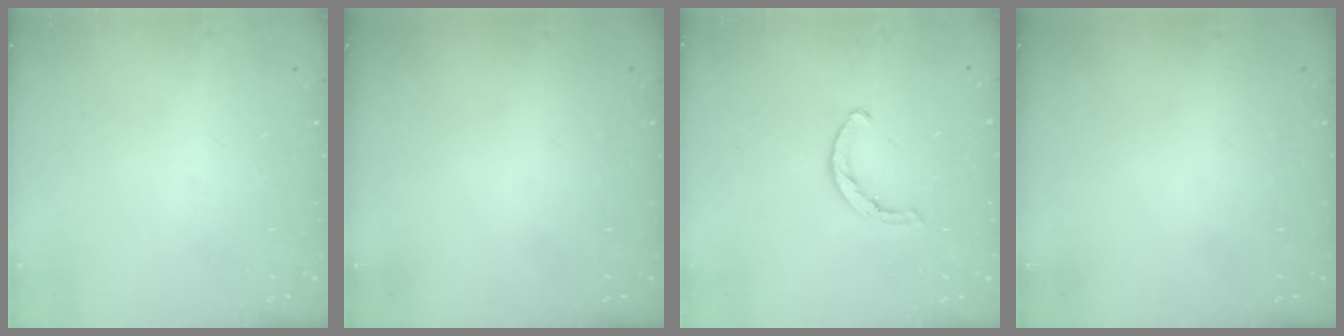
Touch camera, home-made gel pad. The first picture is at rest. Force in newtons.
{"total": 0.0}
{"total": 3.6, "press": 3.5, "slide": 0.8}
{"total": 0.0}